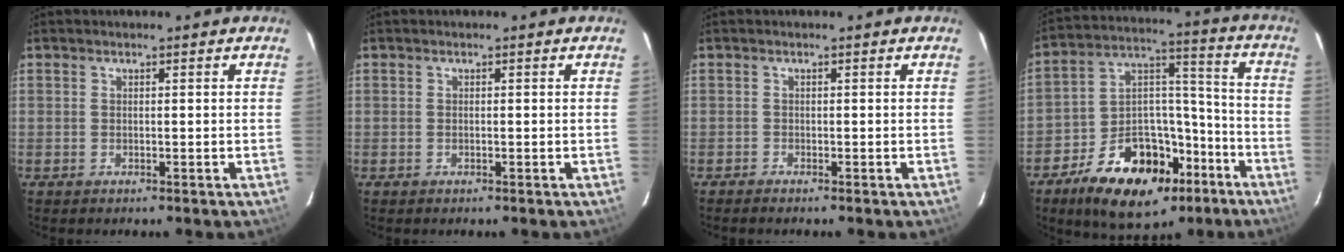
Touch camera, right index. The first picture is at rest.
{"total": 0.0}
{"total": 1.0, "force": [-1.0, 0.2, 0.3], "torque": [-0.012, -0.003, -0.017]}
{"total": 20.7, "force": [-12.2, 11.9, 11.7], "torque": [-0.213, 0.043, -0.183]}